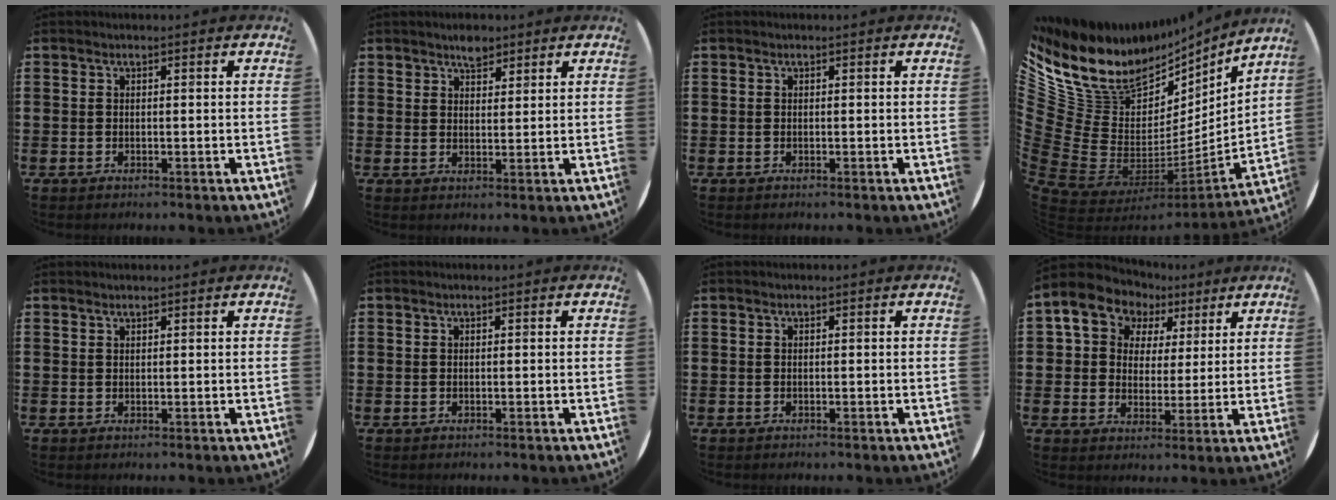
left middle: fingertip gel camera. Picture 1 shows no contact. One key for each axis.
{"total": 2.6, "fx": 2.3, "fy": 1.1, "fz": 0.7, "tx": -0.009, "ty": -0.001, "tz": 0.042}
{"total": 0.0}
{"total": 12.9, "fx": 7.2, "fy": 9.7, "fz": 4.5, "tx": -0.146, "ty": -0.087, "tz": 0.135}
{"total": 0.6, "fx": 0.6, "fy": 0.1, "fz": -0.1, "tx": 0.000, "ty": 0.002, "tz": 0.013}
{"total": 0.0}
{"total": 0.0}
{"total": 8.9, "fx": 5.7, "fy": 6.5, "fz": 1.9, "tx": -0.074, "ty": -0.016, "tz": 0.103}